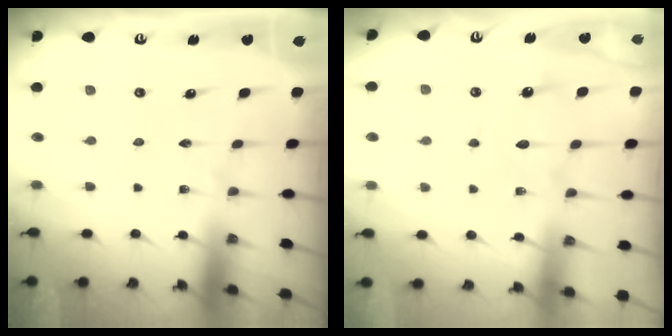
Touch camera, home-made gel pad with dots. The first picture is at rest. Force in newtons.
{"total": 8.5, "press": 8.5, "slide": 0.9}